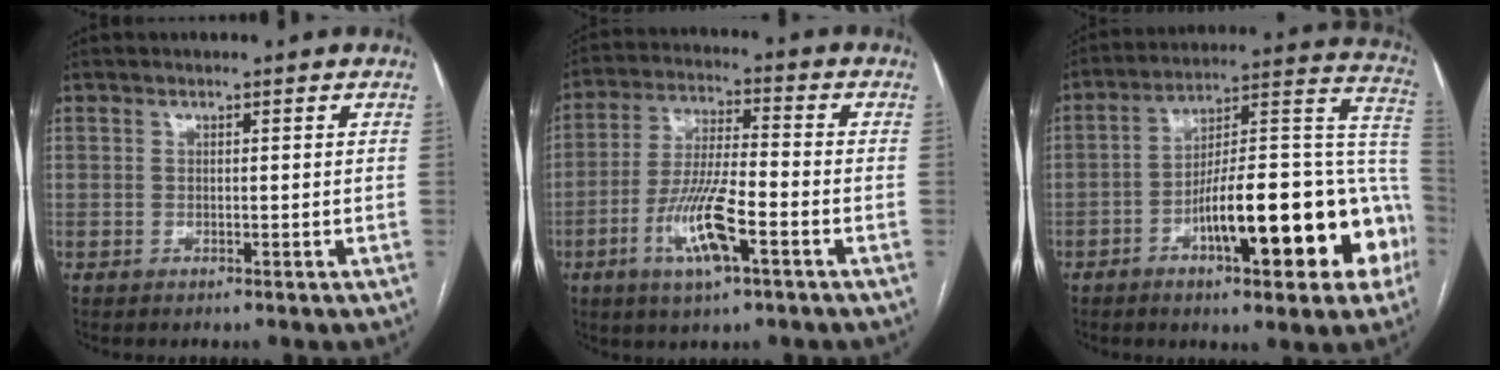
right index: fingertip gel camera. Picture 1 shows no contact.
{"total": 11.0, "force": [-4.6, 2.0, 9.8], "torque": [-0.197, -0.007, -0.083]}
{"total": 22.3, "force": [-7.9, 5.4, 20.2], "torque": [-0.220, 0.036, -0.104]}